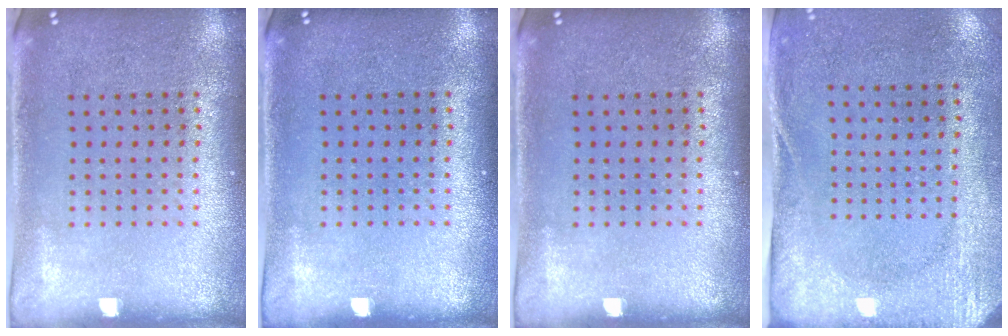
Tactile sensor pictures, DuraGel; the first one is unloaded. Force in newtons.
{"total": 0.0}
{"total": 0.0}
{"total": 2.7, "press": 2.1, "slide": 1.7}